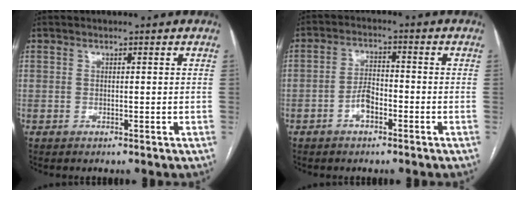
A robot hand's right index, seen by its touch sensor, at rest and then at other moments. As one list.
[{"total": 4.0, "force": [-2.0, 1.8, 2.9], "torque": [-0.057, 0.011, -0.037]}]